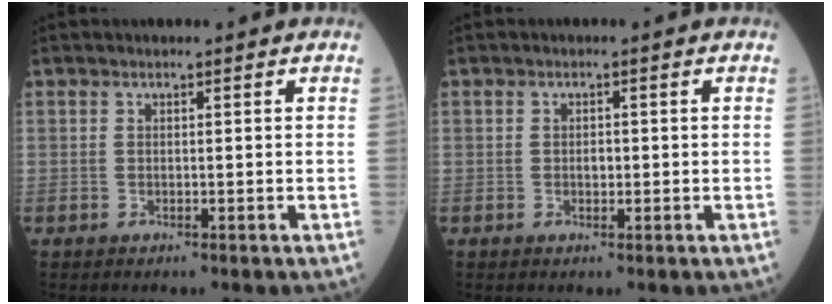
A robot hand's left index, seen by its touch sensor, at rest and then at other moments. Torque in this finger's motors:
{"motor_torque": [0.10, 0.09, -0.01, 0.02]}